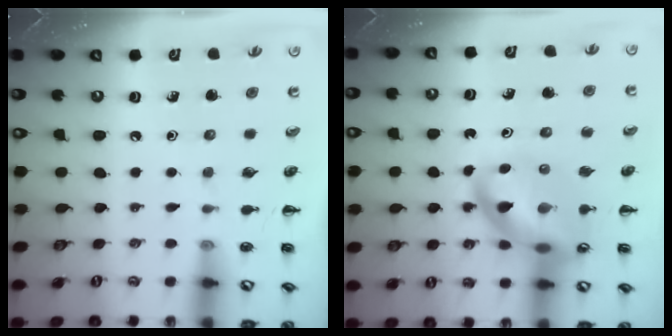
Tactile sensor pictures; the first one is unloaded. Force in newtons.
{"total": 16.2, "press": 15.9, "slide": 3.2}